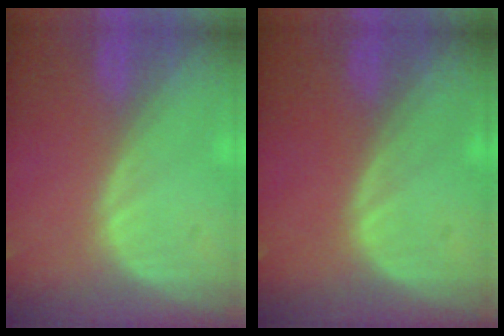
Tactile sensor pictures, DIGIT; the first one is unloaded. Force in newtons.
{"total": 0.0}